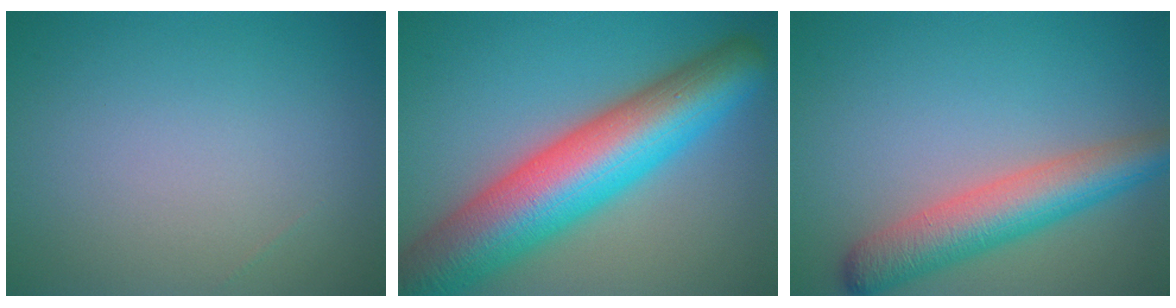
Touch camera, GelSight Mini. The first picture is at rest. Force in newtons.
{"total": 13.1, "press": 13.1, "slide": 0.4}
{"total": 6.1, "press": 6.1, "slide": 0.3}